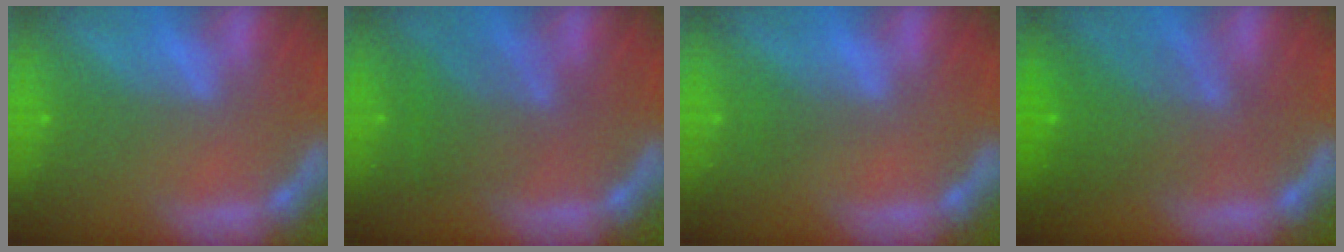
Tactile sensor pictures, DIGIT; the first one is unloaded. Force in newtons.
{"total": 4.6}
{"total": 1.0}
{"total": 6.5}